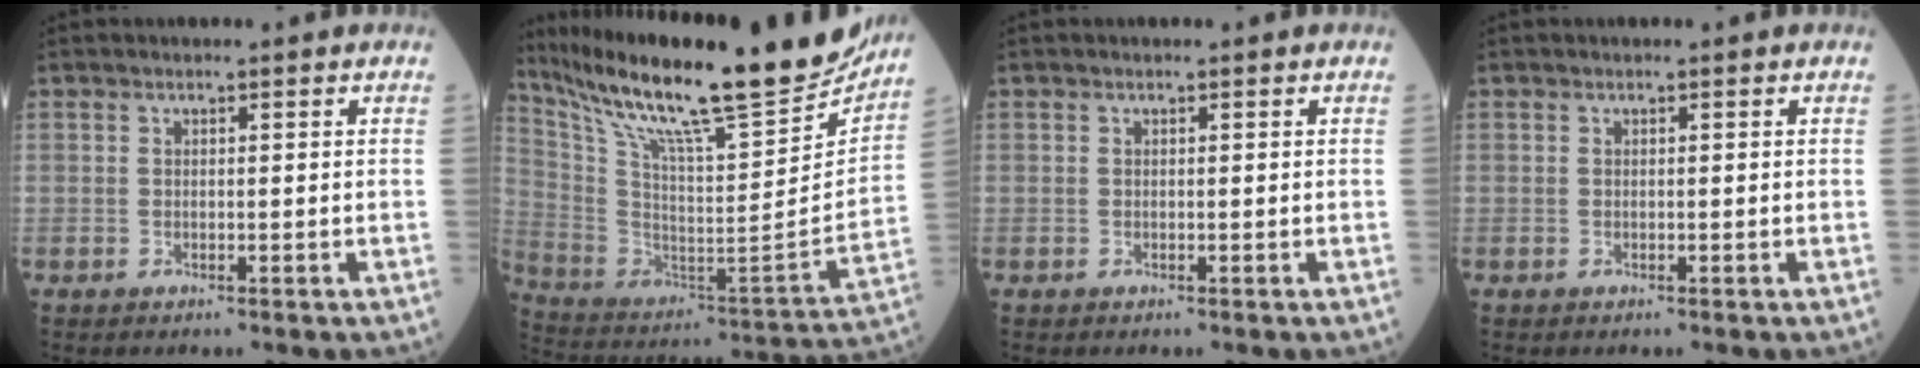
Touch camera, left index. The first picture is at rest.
{"total": 28.9, "force": [24.3, 2.7, 15.5], "torque": [-0.282, -0.055, 0.370]}
{"total": 0.0}
{"total": 0.0}